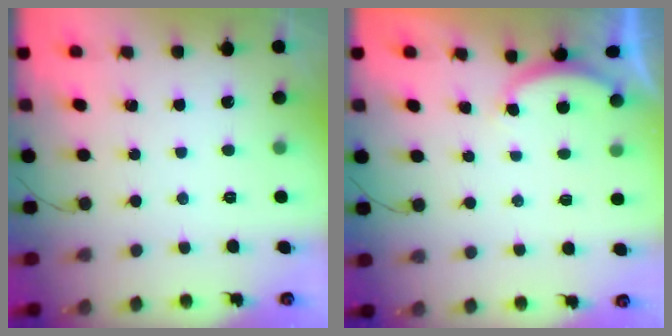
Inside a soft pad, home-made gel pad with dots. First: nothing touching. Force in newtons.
{"total": 2.9, "press": 2.8, "slide": 0.6}